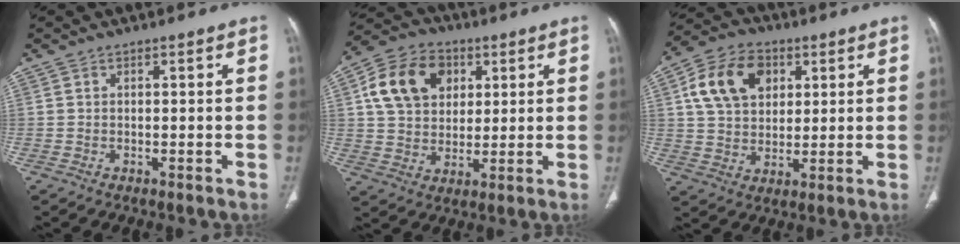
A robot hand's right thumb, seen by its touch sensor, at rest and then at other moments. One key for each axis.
{"total": 14.4, "fx": 4.6, "fy": 10.8, "fz": 8.3, "tx": -0.129, "ty": 0.003, "tz": 0.076}
{"total": 13.6, "fx": 4.5, "fy": 9.7, "fz": 8.4, "tx": -0.130, "ty": 0.003, "tz": 0.077}